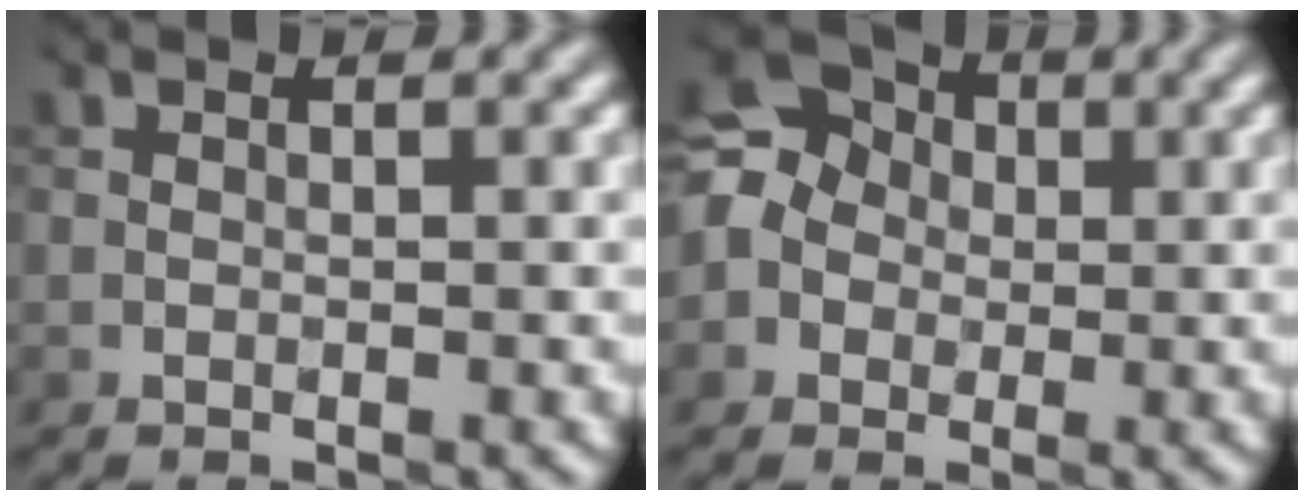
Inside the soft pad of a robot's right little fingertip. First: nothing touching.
{"total": 5.7, "force": [-0.4, 5.2, 2.2], "torque": [-0.052, 0.019, -0.032]}